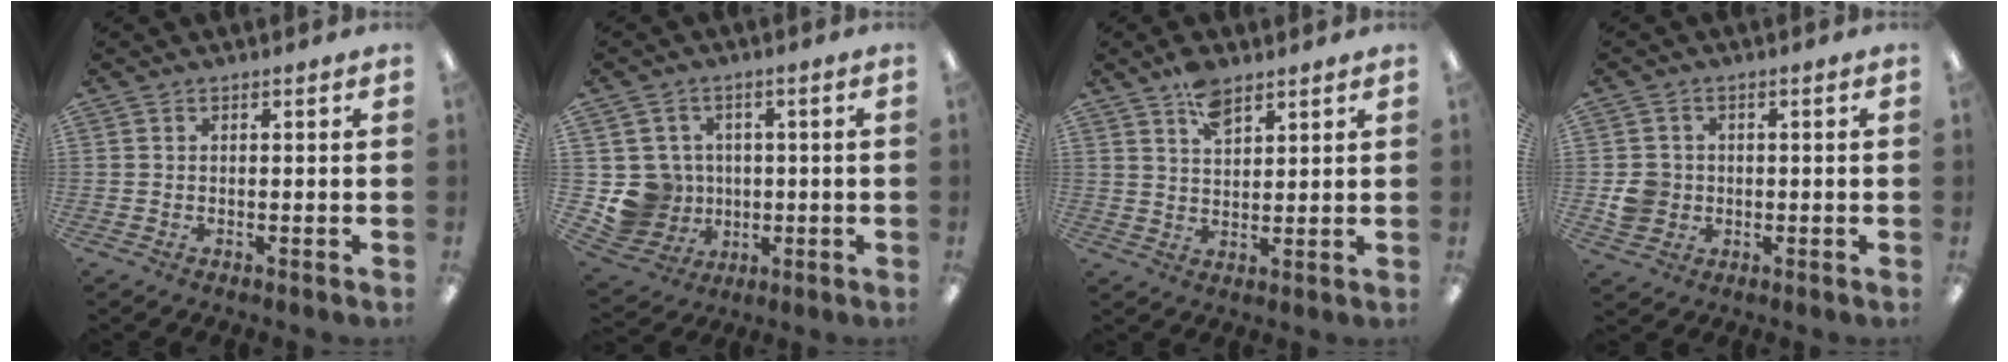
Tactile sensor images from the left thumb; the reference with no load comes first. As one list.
[{"total": 9.2, "force": [-0.3, 9.0, 1.4], "torque": [-0.056, 0.007, 0.009]}, {"total": 6.2, "force": [4.3, 2.8, 3.5], "torque": [-0.054, -0.019, 0.075]}, {"total": 5.1, "force": [-0.3, 4.9, 1.4], "torque": [-0.016, 0.008, -0.003]}]